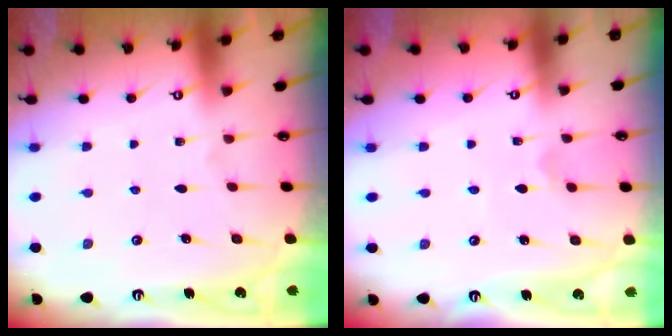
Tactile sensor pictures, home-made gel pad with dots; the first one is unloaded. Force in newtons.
{"total": 1.4, "press": 1.4, "slide": 0.1}